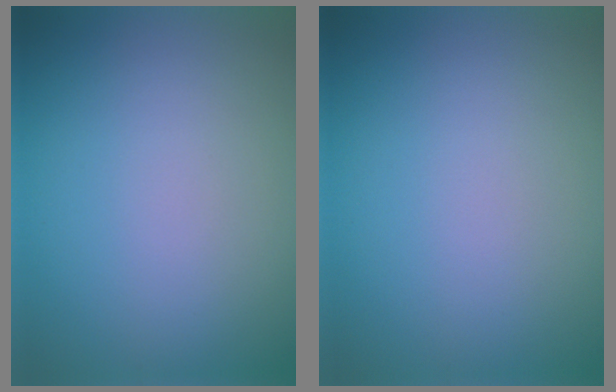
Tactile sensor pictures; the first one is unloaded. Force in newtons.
{"total": 0.0}